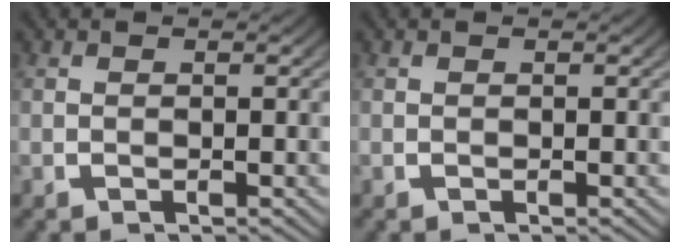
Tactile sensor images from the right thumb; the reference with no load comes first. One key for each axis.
{"total": 0.0}